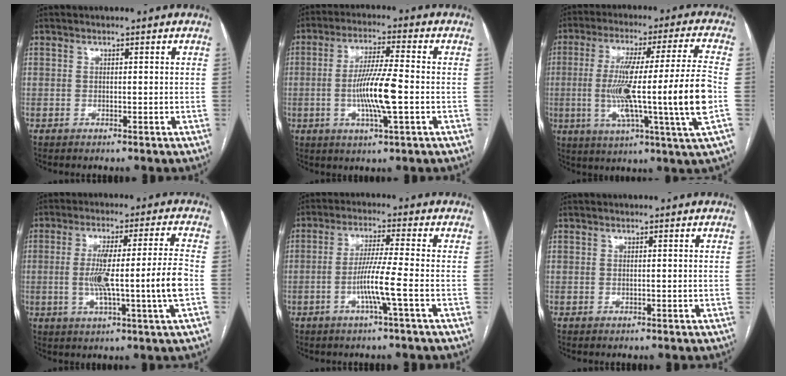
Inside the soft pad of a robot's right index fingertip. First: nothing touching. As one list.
[{"total": 9.4, "force": [-1.7, 0.4, 9.2], "torque": [-0.177, -0.006, -0.036]}, {"total": 19.9, "force": [-2.6, -1.3, 19.7], "torque": [-0.310, -0.003, -0.054]}, {"total": 12.0, "force": [-1.7, -0.8, 11.9], "torque": [-0.209, 0.008, -0.029]}, {"total": 6.5, "force": [-2.2, -1.2, 6.0], "torque": [-0.118, -0.005, -0.045]}, {"total": 0.0}]